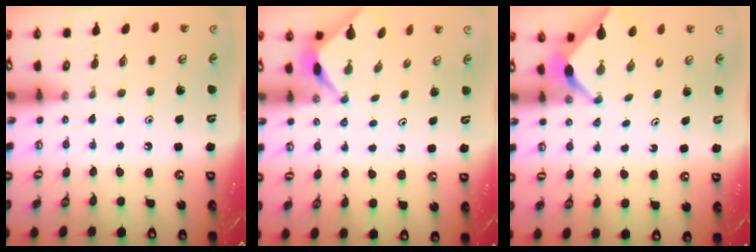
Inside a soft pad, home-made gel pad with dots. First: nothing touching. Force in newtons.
{"total": 3.1, "press": 3.1, "slide": 0.3}
{"total": 2.5, "press": 2.4, "slide": 0.3}